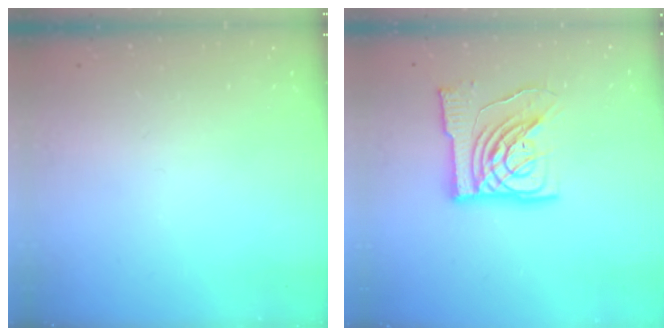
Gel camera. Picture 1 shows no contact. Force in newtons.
{"total": 13.9, "press": 13.8, "slide": 1.8}